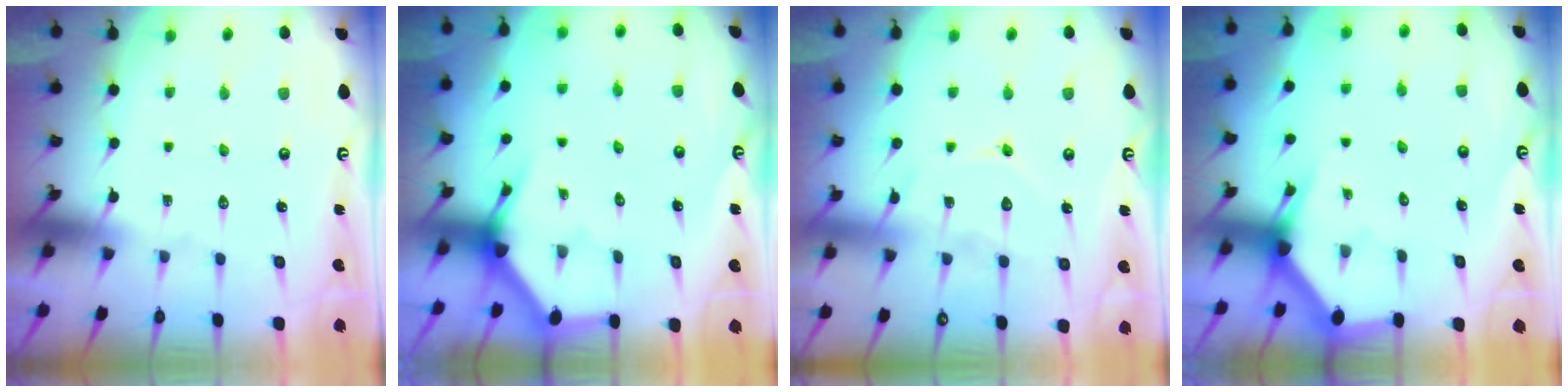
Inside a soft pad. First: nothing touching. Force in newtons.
{"total": 3.6, "press": 3.6, "slide": 0.2}
{"total": 9.2, "press": 9.1, "slide": 0.9}
{"total": 2.6, "press": 2.6, "slide": 0.1}